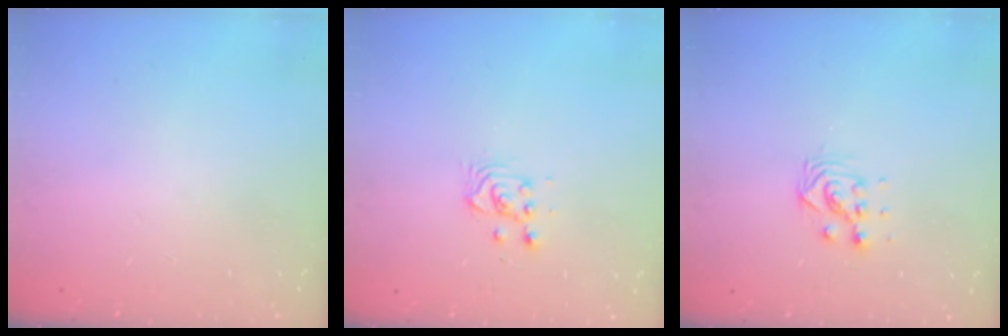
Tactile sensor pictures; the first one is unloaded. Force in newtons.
{"total": 3.1, "press": 3.1, "slide": 0.3}
{"total": 4.3, "press": 4.2, "slide": 0.3}